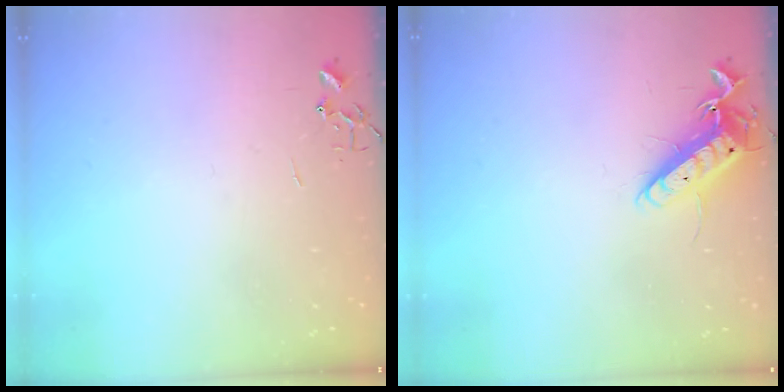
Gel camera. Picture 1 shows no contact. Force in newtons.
{"total": 13.2, "press": 13.1, "slide": 1.2}